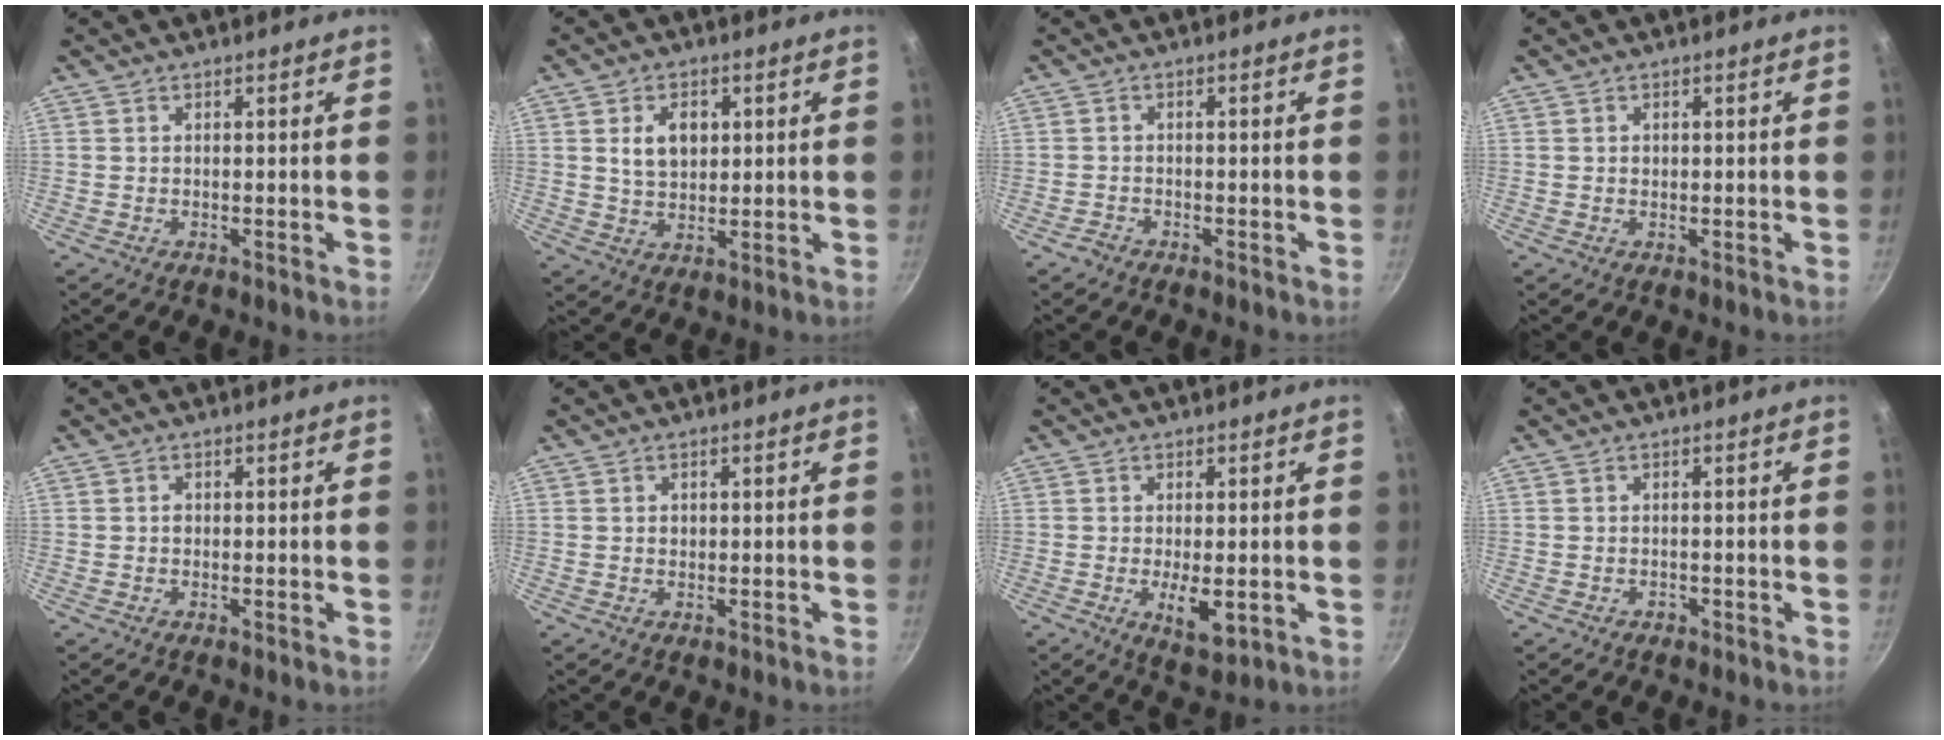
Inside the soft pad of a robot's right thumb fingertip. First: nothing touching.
{"total": 6.7, "force": [1.8, 4.5, 4.6], "torque": [-0.058, -0.009, 0.035]}
{"total": 1.3, "force": [-1.0, 0.7, 0.2], "torque": [-0.005, 0.002, -0.025]}
{"total": 0.6, "force": [0.1, 0.5, 0.2], "torque": [-0.002, -0.002, 0.002]}
{"total": 0.9, "force": [0.0, 0.7, 0.6], "torque": [-0.004, 0.001, -0.005]}
{"total": 1.0, "force": [0.1, 0.8, 0.5], "torque": [-0.003, -0.001, 0.004]}
{"total": 5.4, "force": [-1.1, 2.3, 4.8], "torque": [-0.076, -0.011, -0.011]}
{"total": 0.8, "force": [-0.5, 0.6, 0.3], "torque": [-0.002, 0.003, -0.010]}